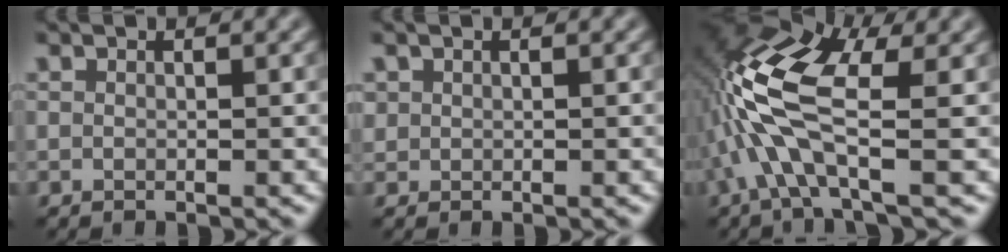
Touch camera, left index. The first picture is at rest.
{"total": 0.6, "force": [0.3, 0.5, 0.0], "torque": [-0.005, -0.002, 0.011]}
{"total": 8.3, "force": [-0.9, 3.1, 7.6], "torque": [-0.173, 0.023, -0.025]}